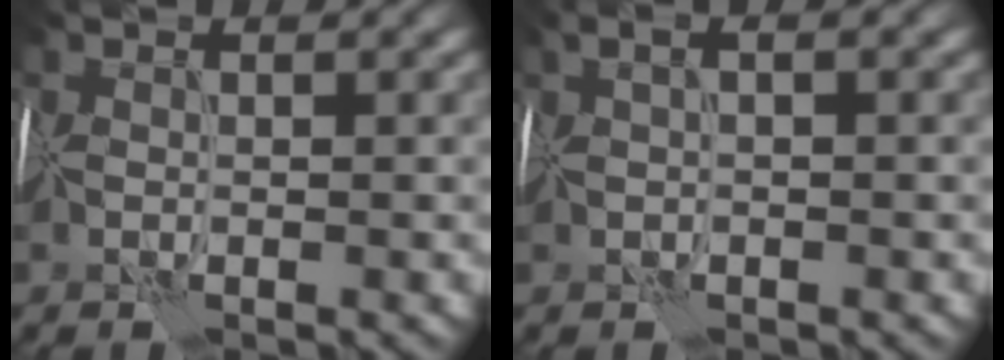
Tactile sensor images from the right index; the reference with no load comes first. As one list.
[{"total": 2.4, "force": [1.0, 0.5, 2.1], "torque": [-0.037, 0.019, 0.011]}]